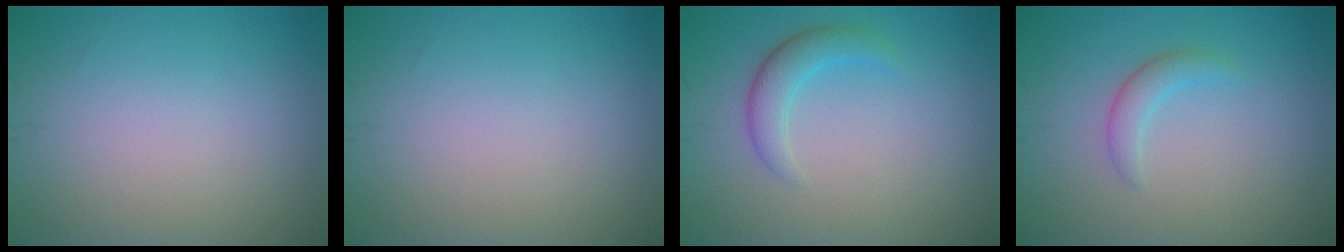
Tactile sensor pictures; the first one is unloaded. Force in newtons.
{"total": 0.0}
{"total": 2.5, "press": 2.5, "slide": 0.0}
{"total": 1.7, "press": 1.7, "slide": 0.2}